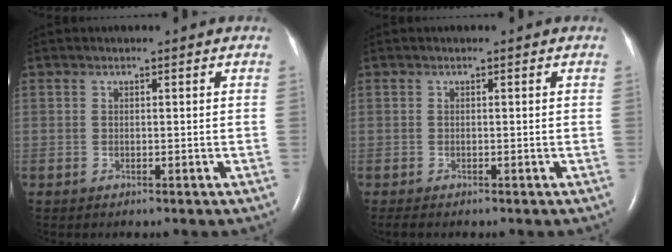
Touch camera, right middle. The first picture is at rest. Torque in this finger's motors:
{"motor_torque": [0.24, -0.13, 0.04, 0.00]}